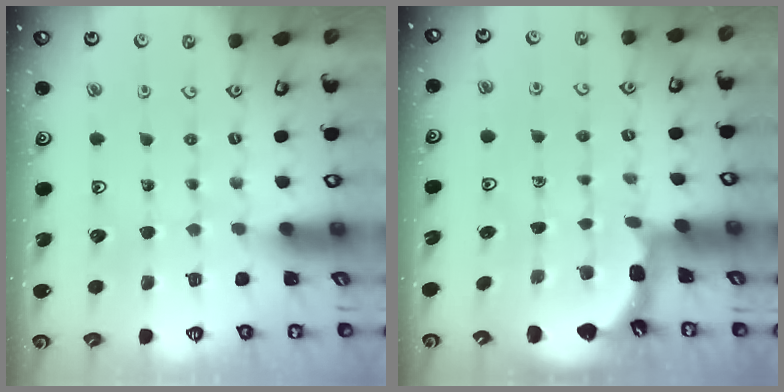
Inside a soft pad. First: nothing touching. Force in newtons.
{"total": 2.1, "press": 2.1, "slide": 0.2}